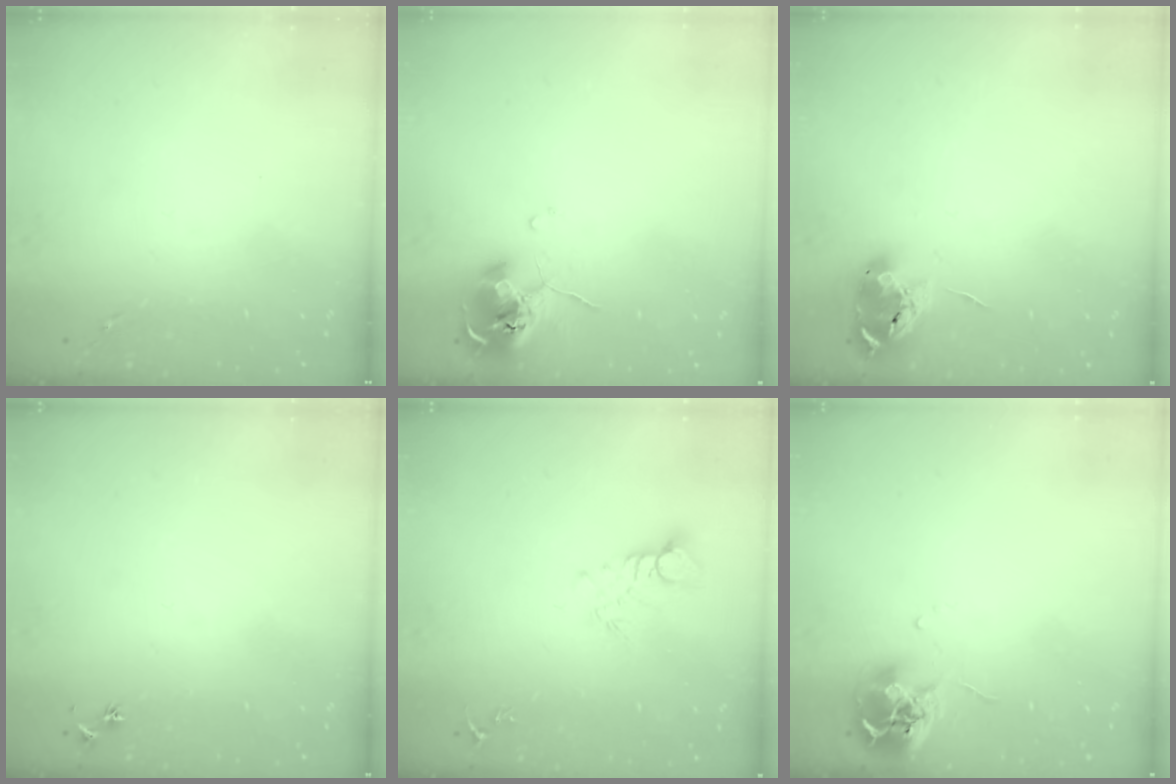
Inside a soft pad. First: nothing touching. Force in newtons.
{"total": 10.1, "press": 10.0, "slide": 0.9}
{"total": 9.6, "press": 9.6, "slide": 0.6}
{"total": 2.9, "press": 2.8, "slide": 0.3}
{"total": 6.2, "press": 6.2, "slide": 0.5}
{"total": 9.6, "press": 9.5, "slide": 0.6}